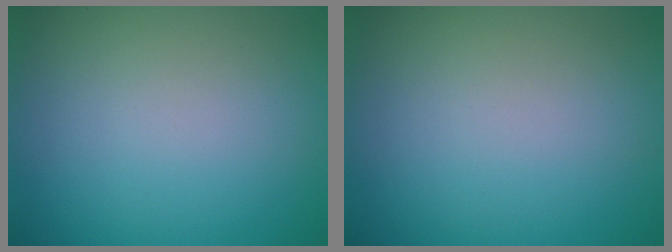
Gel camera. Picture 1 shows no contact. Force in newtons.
{"total": 0.0}